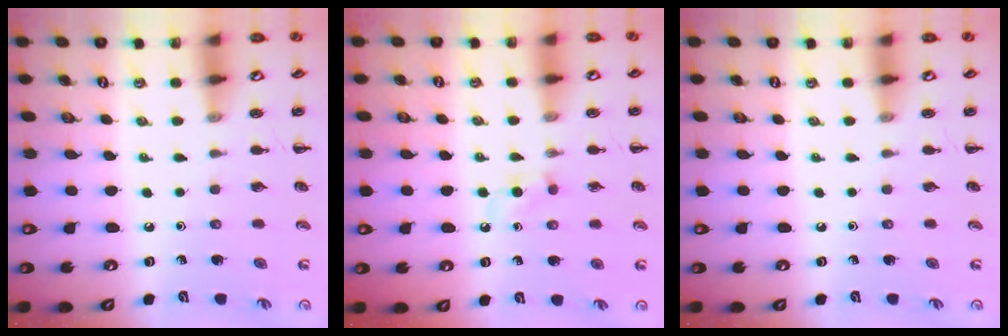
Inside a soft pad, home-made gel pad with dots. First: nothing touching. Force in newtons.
{"total": 2.7, "press": 2.5, "slide": 1.2}
{"total": 0.0}